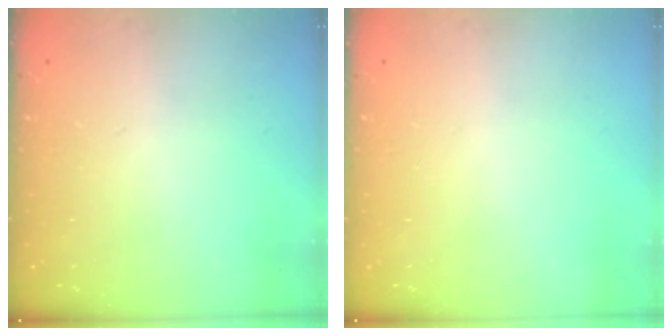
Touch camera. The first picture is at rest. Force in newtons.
{"total": 0.0}